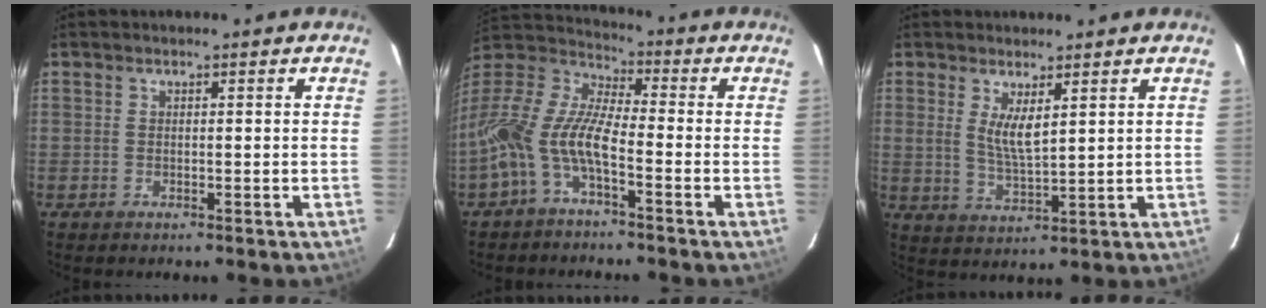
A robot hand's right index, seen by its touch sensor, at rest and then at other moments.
{"total": 14.0, "force": [-5.6, 4.8, 11.9], "torque": [-0.247, -0.002, -0.121]}
{"total": 5.3, "force": [2.2, 1.4, 4.6], "torque": [-0.085, -0.013, 0.044]}